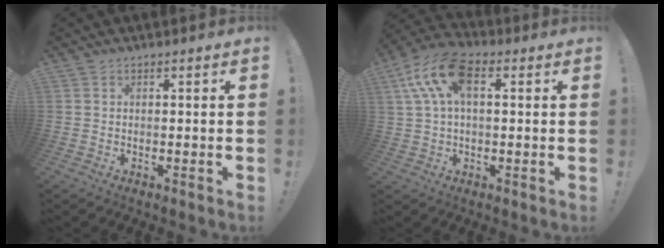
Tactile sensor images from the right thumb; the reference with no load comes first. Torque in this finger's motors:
{"motor_torque": [-0.09, 1.31, 0.56, -0.26, 0.20]}